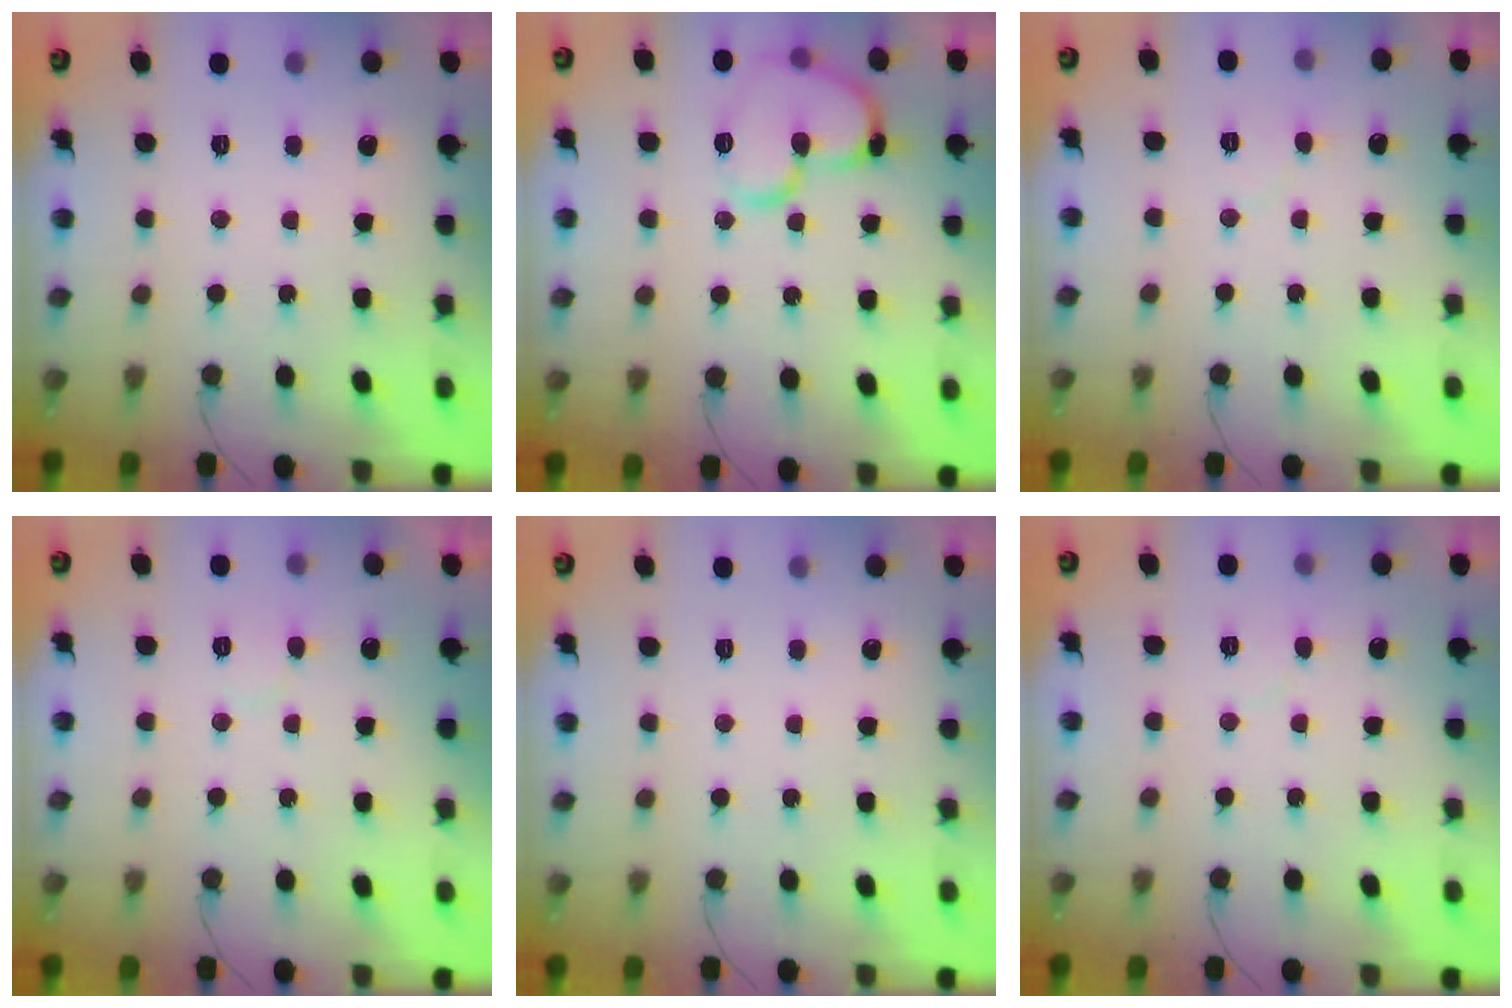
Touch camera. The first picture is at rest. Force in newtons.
{"total": 14.9, "press": 14.8, "slide": 2.0}
{"total": 4.3, "press": 4.3, "slide": 0.5}
{"total": 4.3, "press": 4.3, "slide": 0.4}
{"total": 0.0}
{"total": 3.5, "press": 3.4, "slide": 0.3}